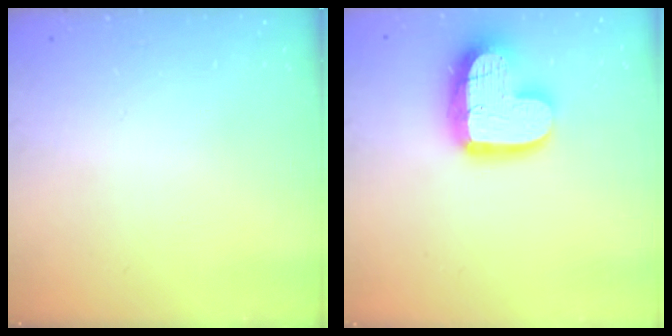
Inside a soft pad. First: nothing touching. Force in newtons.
{"total": 18.3, "press": 18.2, "slide": 1.9}